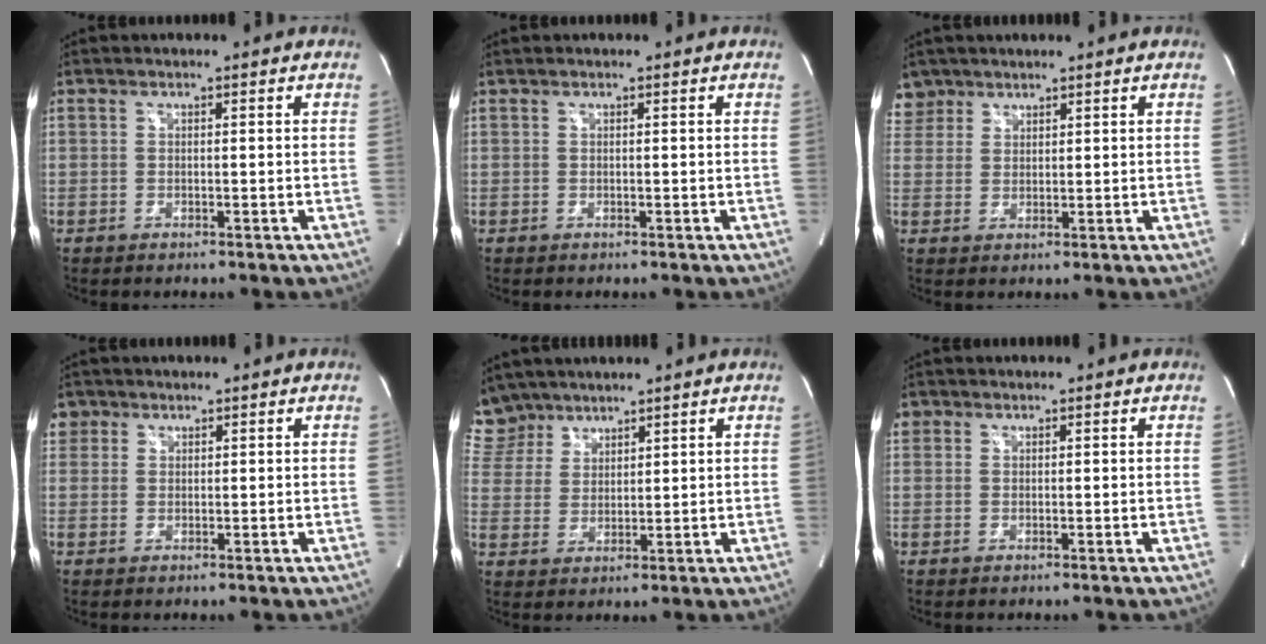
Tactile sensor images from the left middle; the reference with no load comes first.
{"total": 0.0}
{"total": 3.8, "force": [3.0, 2.2, -0.5], "torque": [0.015, 0.006, 0.061]}
{"total": 3.1, "force": [1.7, 2.6, 0.2], "torque": [0.002, 0.012, 0.032]}
{"total": 7.7, "force": [6.7, 3.7, 0.2], "torque": [-0.010, 0.012, 0.145]}
{"total": 1.8, "force": [0.9, 1.5, 0.2], "torque": [0.001, 0.012, 0.017]}